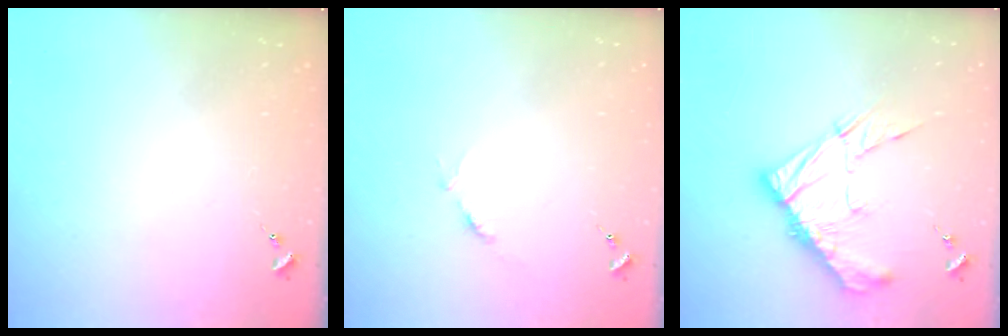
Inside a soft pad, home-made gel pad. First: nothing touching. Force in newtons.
{"total": 4.7, "press": 4.7, "slide": 0.5}
{"total": 15.6, "press": 15.5, "slide": 1.4}